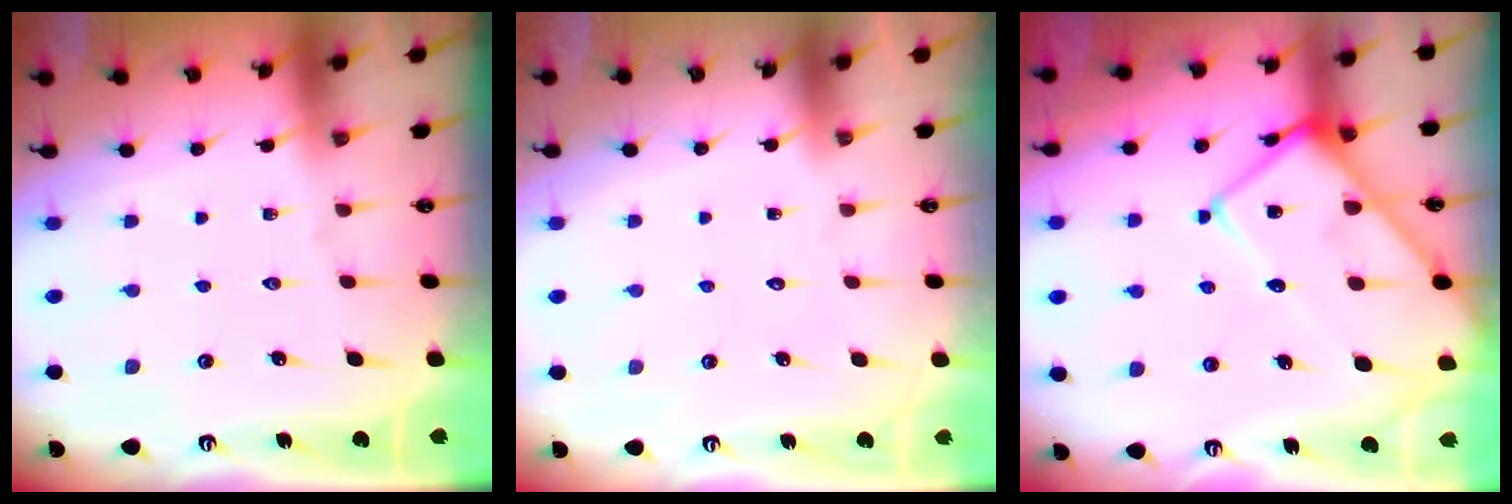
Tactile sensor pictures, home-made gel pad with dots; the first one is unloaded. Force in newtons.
{"total": 1.7, "press": 1.7, "slide": 0.1}
{"total": 15.8, "press": 15.7, "slide": 1.6}